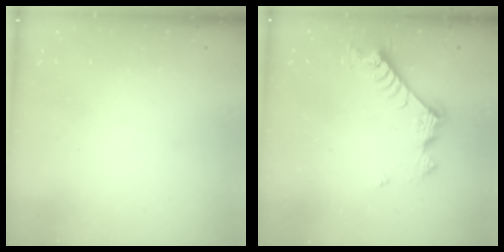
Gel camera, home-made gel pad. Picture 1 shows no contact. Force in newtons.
{"total": 7.8, "press": 7.7, "slide": 0.4}